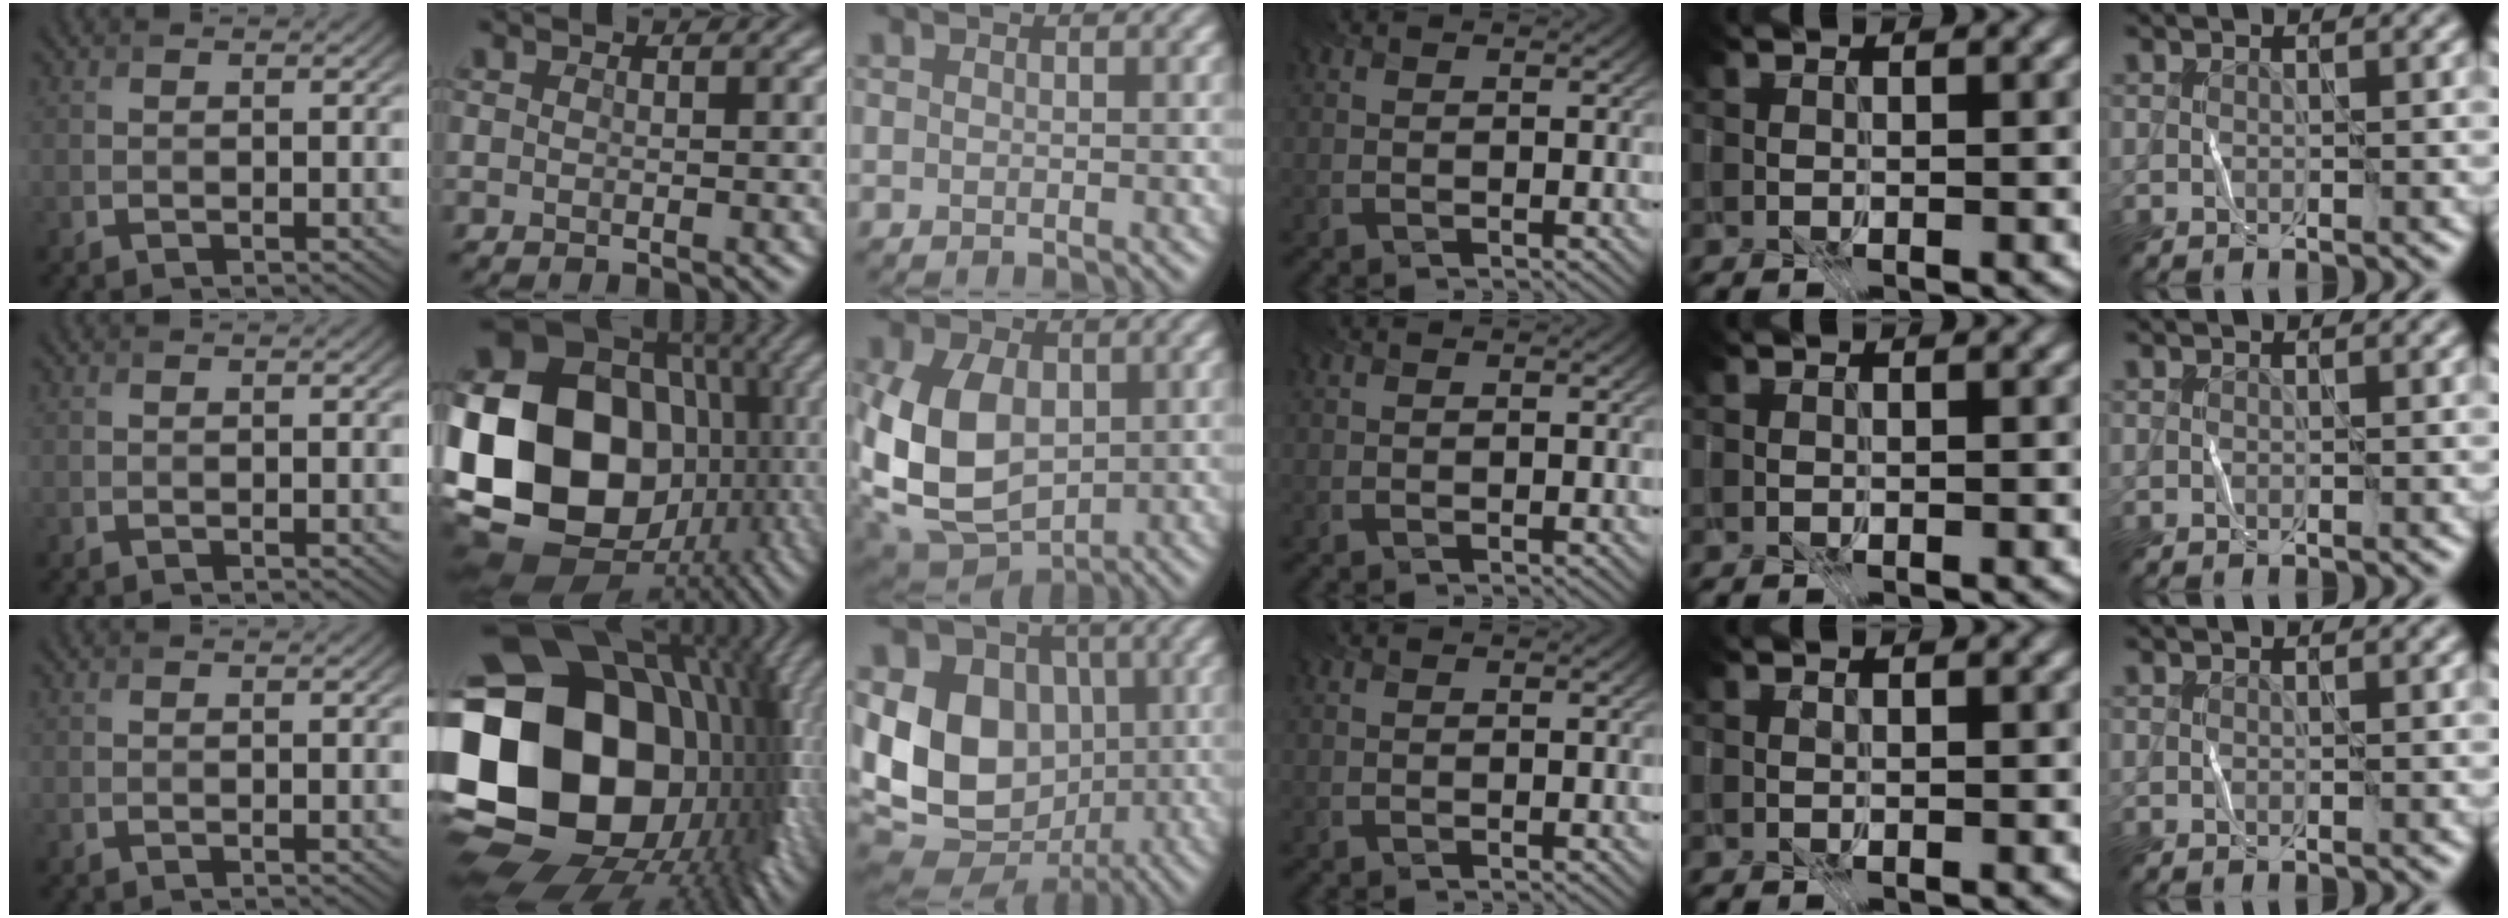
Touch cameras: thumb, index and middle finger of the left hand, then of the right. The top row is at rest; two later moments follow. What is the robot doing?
{"motion": "fold", "object": "file"}